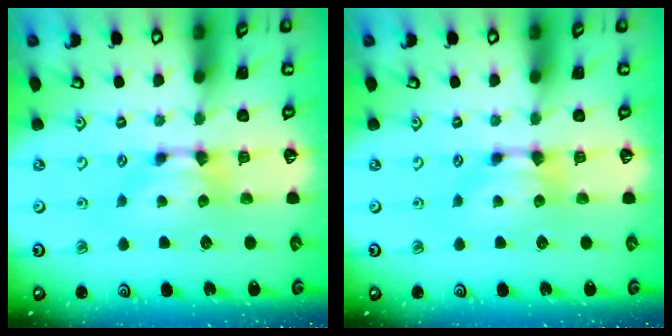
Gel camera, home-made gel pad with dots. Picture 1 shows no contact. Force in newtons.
{"total": 0.0}